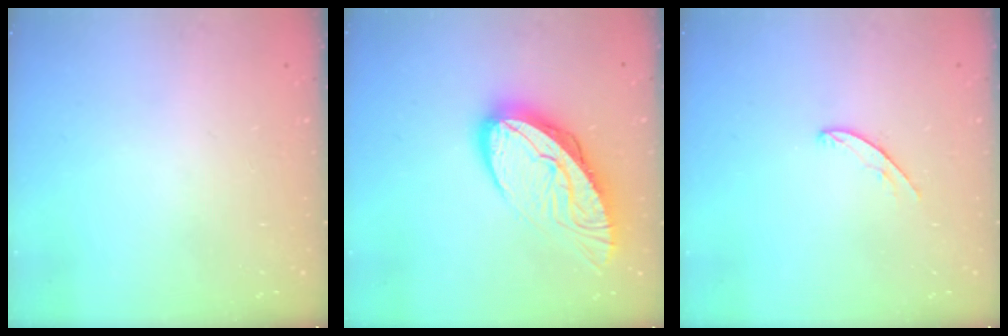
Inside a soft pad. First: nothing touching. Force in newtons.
{"total": 14.6, "press": 14.5, "slide": 1.4}
{"total": 4.2, "press": 4.2, "slide": 0.2}